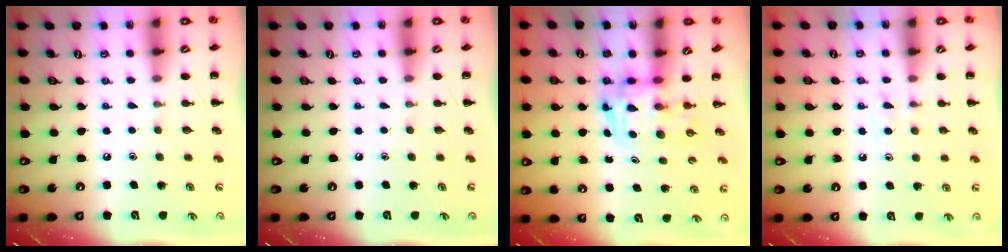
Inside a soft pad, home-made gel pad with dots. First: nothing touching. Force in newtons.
{"total": 0.0}
{"total": 3.7, "press": 3.6, "slide": 0.6}
{"total": 3.6, "press": 3.3, "slide": 1.4}